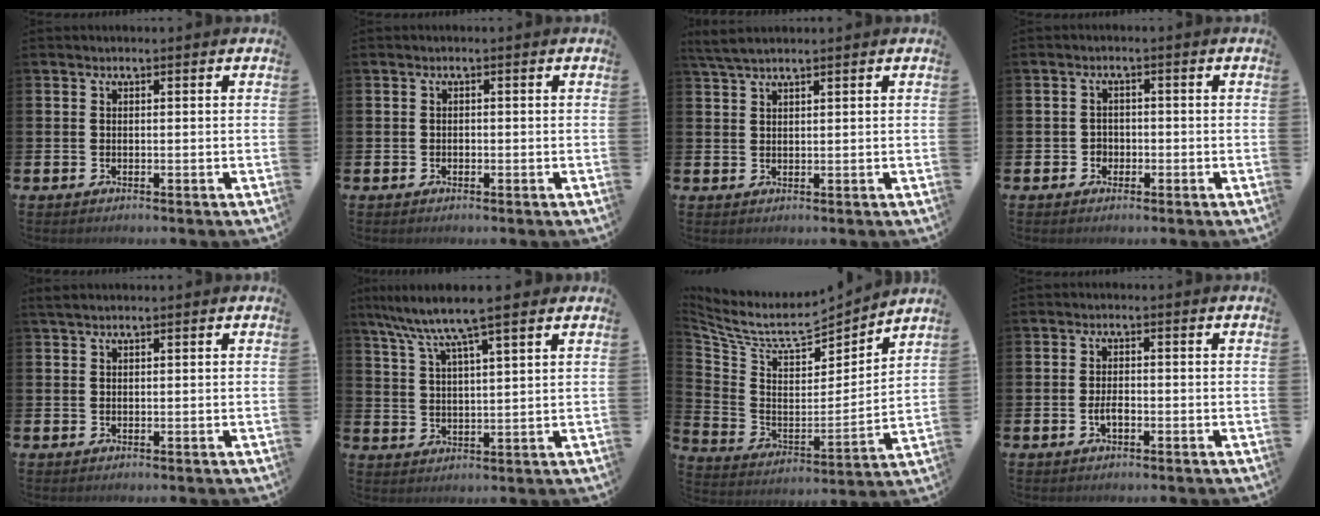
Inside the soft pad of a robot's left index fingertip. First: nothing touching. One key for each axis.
{"total": 0.5, "fx": -0.2, "fy": 0.5, "fz": 0.1, "tx": 0.000, "ty": 0.003, "tz": -0.007}
{"total": 2.9, "fx": 2.5, "fy": 0.5, "fz": 1.3, "tx": -0.036, "ty": 0.003, "tz": 0.048}
{"total": 1.7, "fx": -0.8, "fy": 1.5, "fz": 0.2, "tx": -0.005, "ty": 0.003, "tz": -0.020}
{"total": 1.3, "fx": 1.1, "fy": 0.2, "fz": 0.7, "tx": -0.011, "ty": 0.001, "tz": 0.019}
{"total": 8.1, "fx": 6.9, "fy": 0.5, "fz": 4.2, "tx": -0.105, "ty": -0.023, "tz": 0.122}
{"total": 7.9, "fx": 6.8, "fy": 2.3, "fz": 3.3, "tx": -0.102, "ty": -0.051, "tz": 0.113}
{"total": 2.0, "fx": -0.6, "fy": 1.0, "fz": 1.6, "tx": -0.029, "ty": 0.001, "tz": -0.011}